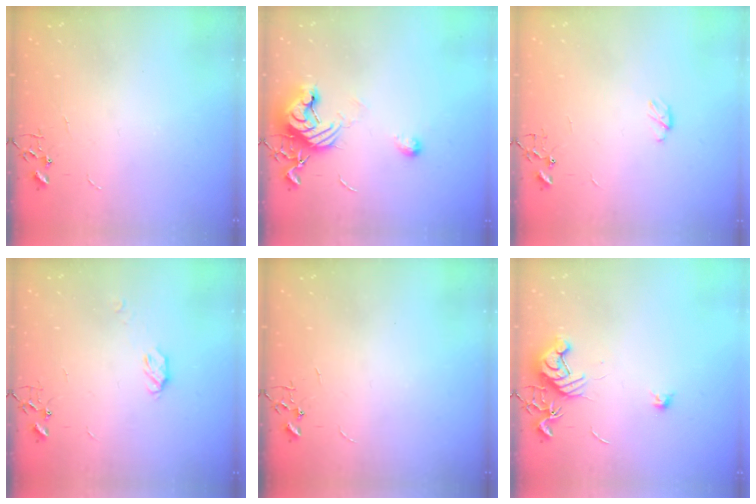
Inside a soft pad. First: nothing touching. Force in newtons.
{"total": 11.9, "press": 11.8, "slide": 0.5}
{"total": 4.5, "press": 4.5, "slide": 0.6}
{"total": 5.0, "press": 4.9, "slide": 0.4}
{"total": 0.0}
{"total": 10.1, "press": 10.1, "slide": 0.7}